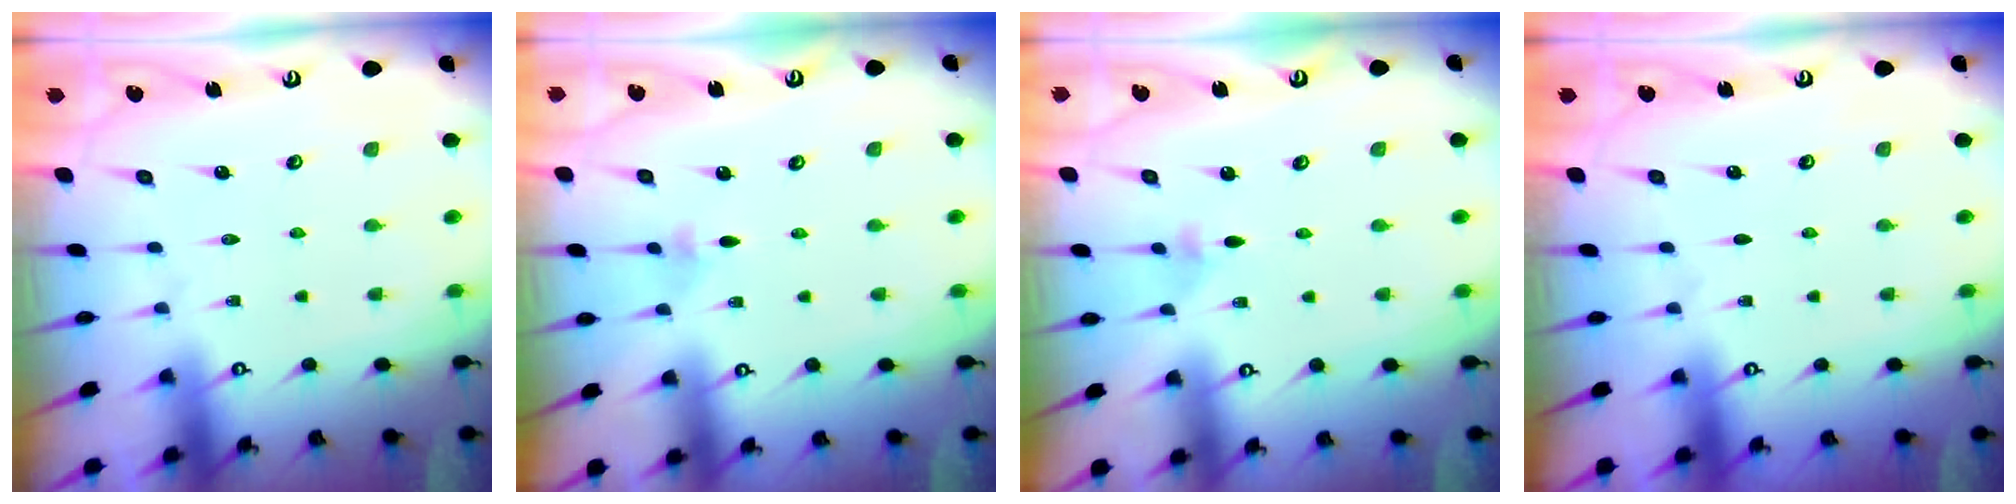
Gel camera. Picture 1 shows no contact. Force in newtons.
{"total": 2.9, "press": 2.8, "slide": 0.8}
{"total": 3.3, "press": 3.2, "slide": 0.7}
{"total": 0.0}